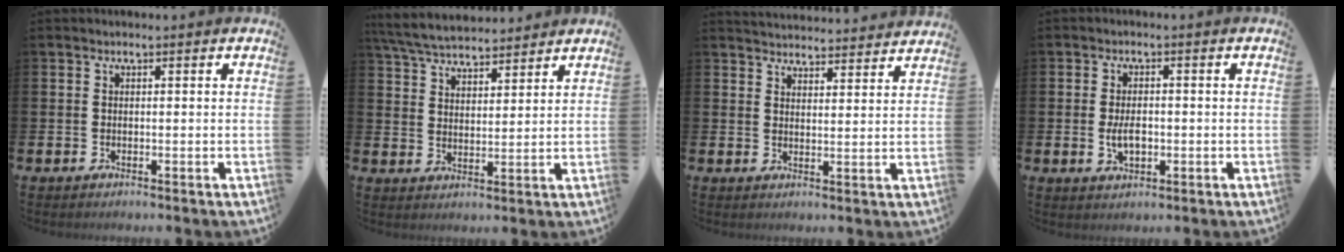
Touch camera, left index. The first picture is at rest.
{"total": 6.0, "force": [5.8, 1.2, 1.1], "torque": [-0.043, -0.026, 0.104]}
{"total": 4.1, "force": [4.1, 0.3, -0.2], "torque": [-0.005, -0.030, 0.074]}
{"total": 3.4, "force": [-0.4, 2.0, 2.8], "torque": [-0.040, -0.001, -0.010]}